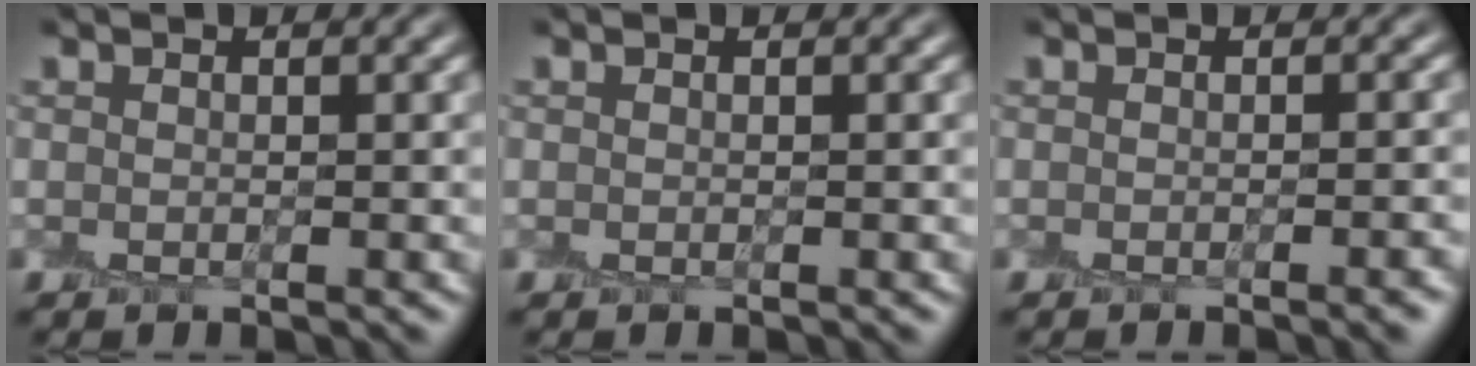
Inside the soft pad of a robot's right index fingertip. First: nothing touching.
{"total": 0.0}
{"total": 2.2, "force": [-1.0, 0.6, 1.8], "torque": [-0.011, 0.001, -0.012]}